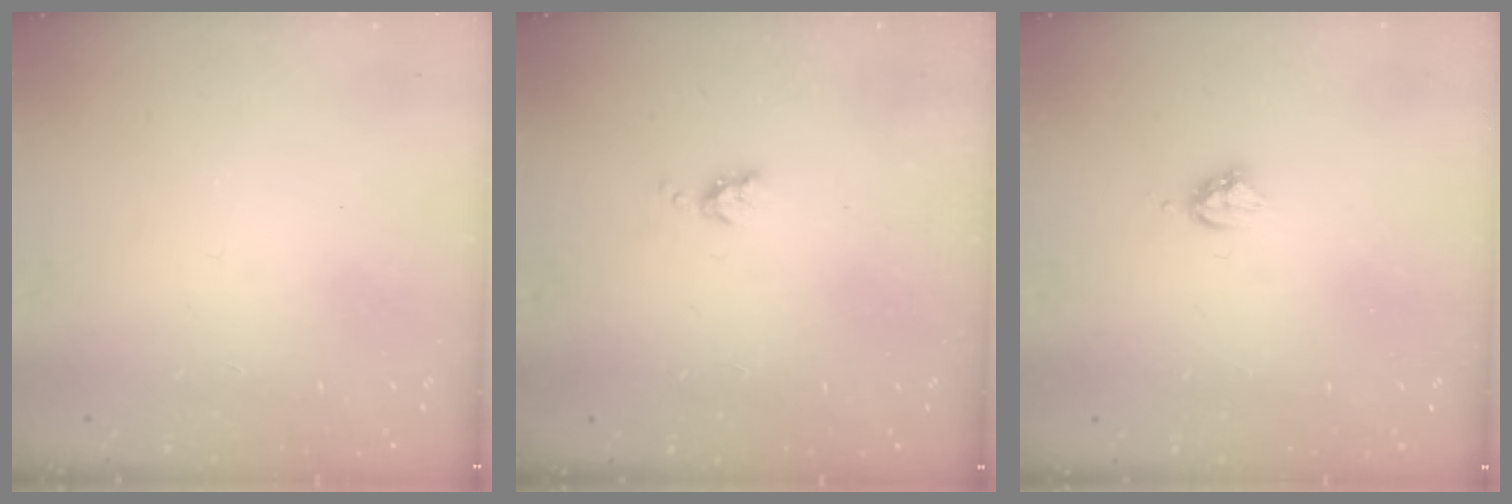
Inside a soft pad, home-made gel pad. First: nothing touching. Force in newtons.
{"total": 3.9, "press": 3.9, "slide": 0.5}
{"total": 4.6, "press": 4.6, "slide": 0.4}